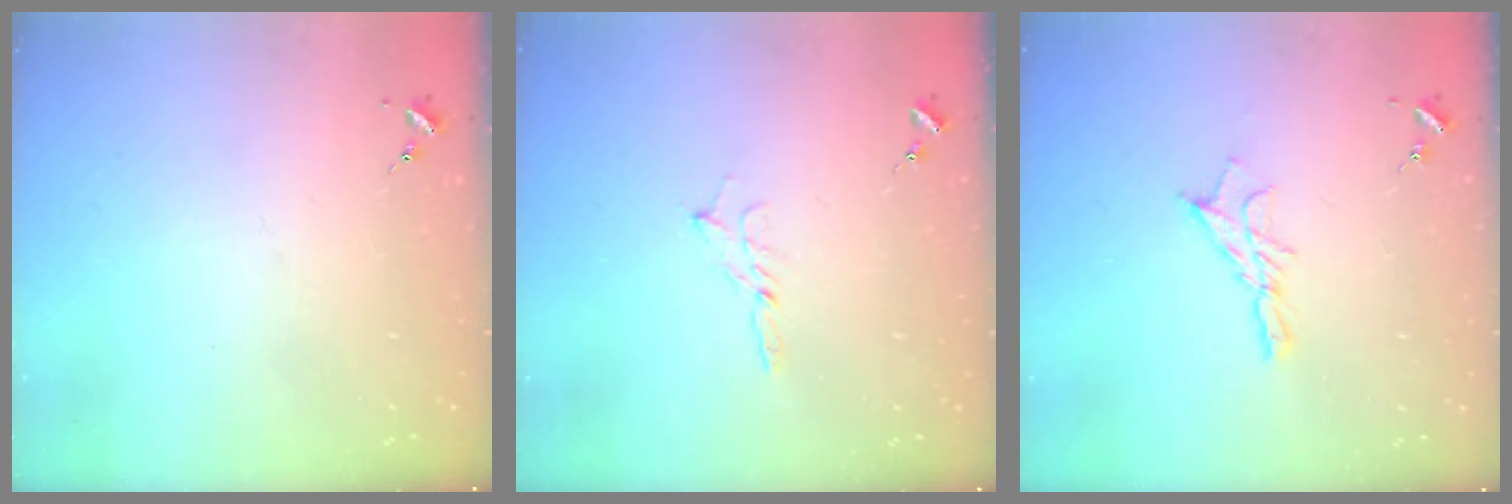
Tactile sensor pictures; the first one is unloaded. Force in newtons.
{"total": 2.9, "press": 2.9, "slide": 0.3}
{"total": 8.5, "press": 8.4, "slide": 0.6}